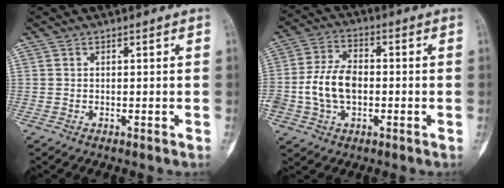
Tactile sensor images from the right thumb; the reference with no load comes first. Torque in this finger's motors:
{"motor_torque": [1.12, 1.08, 0.52, 0.39, 0.11]}